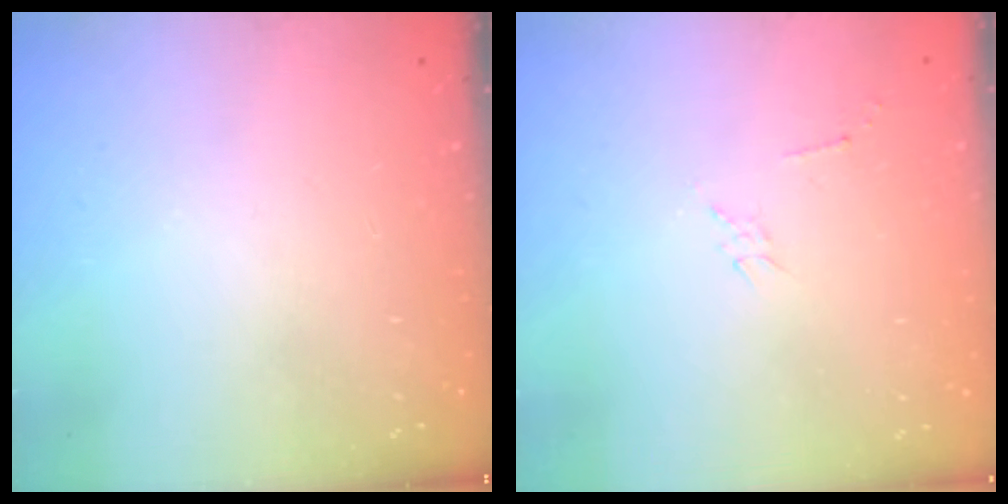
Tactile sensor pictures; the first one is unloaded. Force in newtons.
{"total": 2.3, "press": 2.3, "slide": 0.4}